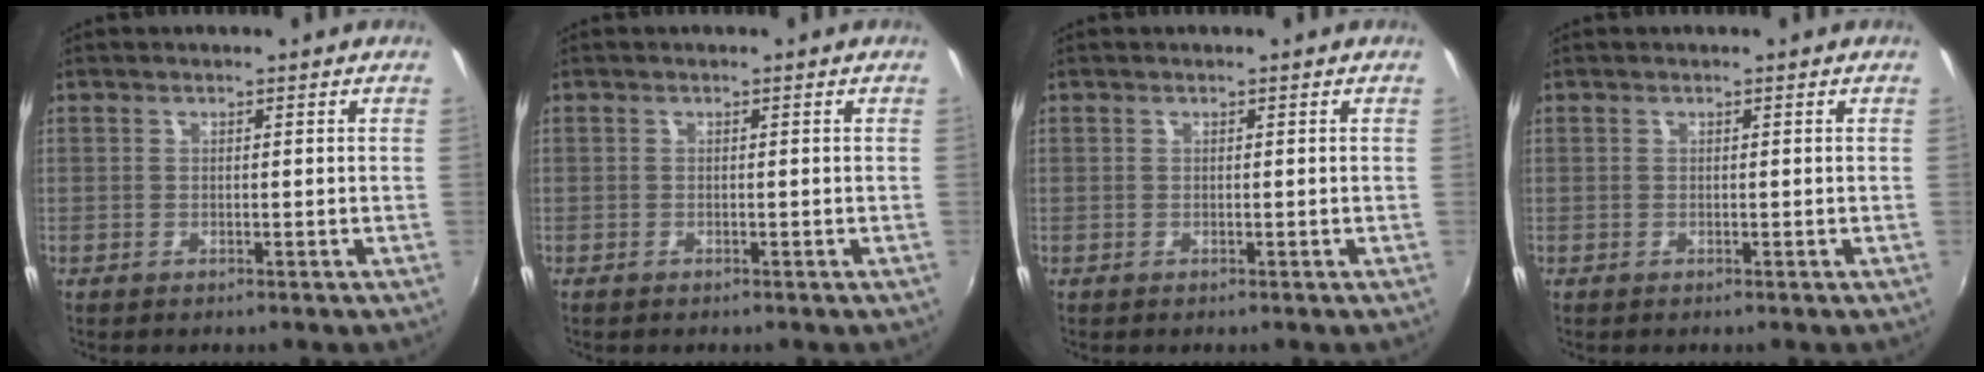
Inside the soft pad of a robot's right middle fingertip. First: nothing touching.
{"total": 0.6, "force": [-0.6, 0.2, 0.2], "torque": [-0.006, -0.003, -0.012]}
{"total": 0.0}
{"total": 0.0}